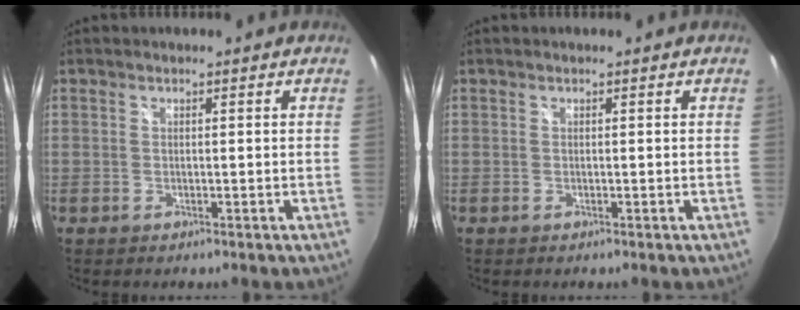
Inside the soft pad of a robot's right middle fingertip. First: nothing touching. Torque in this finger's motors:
{"motor_torque": [0.75, -0.87, 0.00, 0.00]}